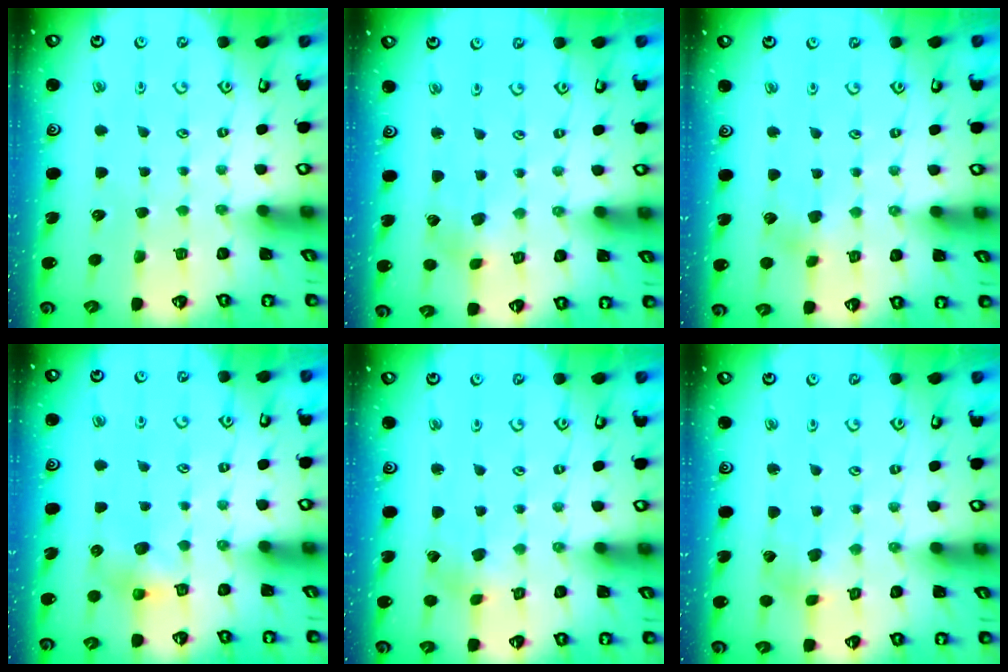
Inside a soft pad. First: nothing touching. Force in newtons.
{"total": 2.4, "press": 2.3, "slide": 0.5}
{"total": 4.3, "press": 4.3, "slide": 0.4}
{"total": 6.3, "press": 6.3, "slide": 0.4}
{"total": 1.9, "press": 1.9, "slide": 0.2}
{"total": 2.5, "press": 2.4, "slide": 0.4}